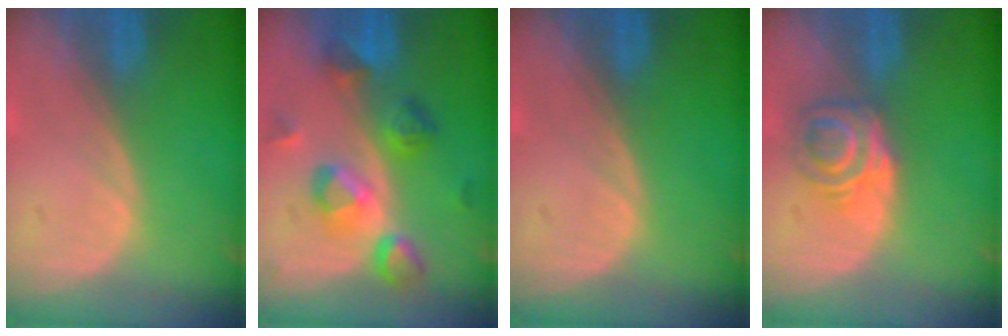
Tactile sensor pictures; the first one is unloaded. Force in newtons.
{"total": 7.6, "press": 7.6, "slide": 0.6}
{"total": 0.0}
{"total": 6.1, "press": 5.0, "slide": 3.4}